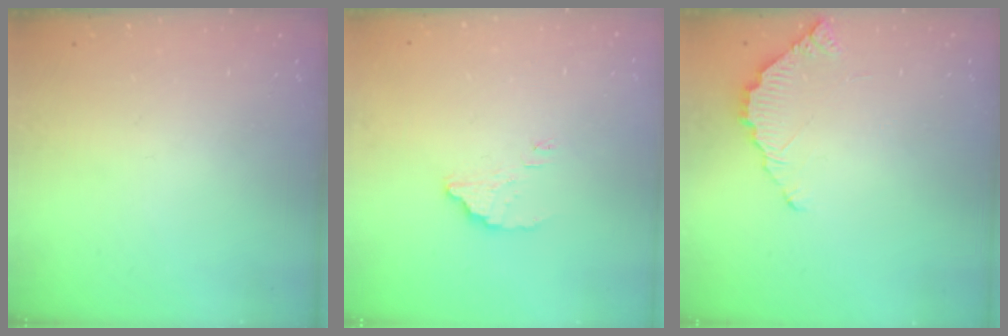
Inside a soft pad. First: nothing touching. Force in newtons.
{"total": 3.5, "press": 3.4, "slide": 0.4}
{"total": 2.8, "press": 2.8, "slide": 0.3}